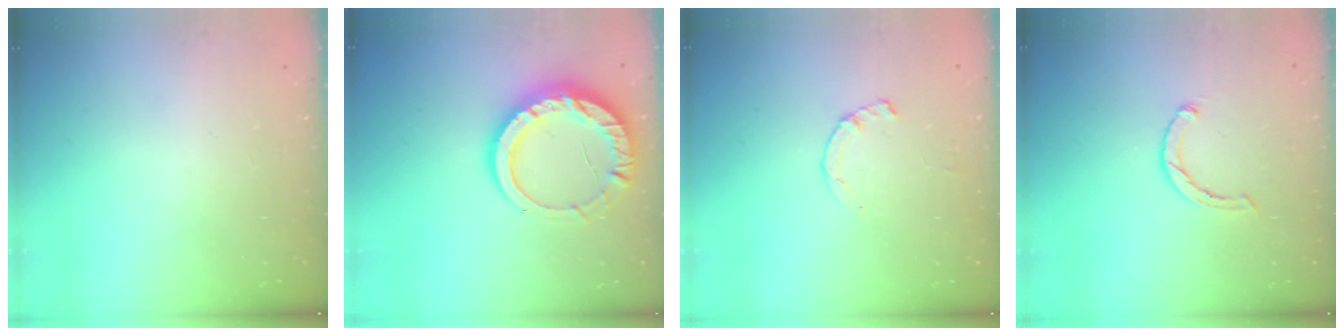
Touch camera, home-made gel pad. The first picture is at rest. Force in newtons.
{"total": 13.6, "press": 13.6, "slide": 1.2}
{"total": 1.2, "press": 1.2, "slide": 0.3}
{"total": 2.3, "press": 2.2, "slide": 0.5}